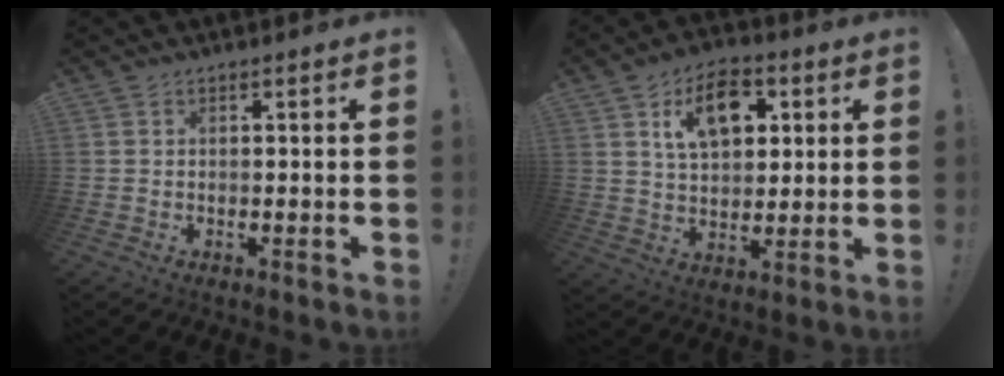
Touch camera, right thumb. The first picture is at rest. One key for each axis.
{"total": 13.3, "fx": 5.8, "fy": 8.7, "fz": 8.2, "tx": -0.113, "ty": -0.011, "tz": 0.103}